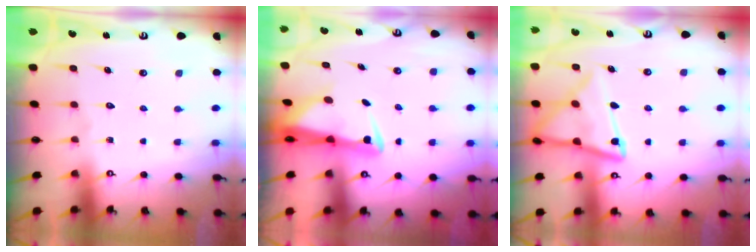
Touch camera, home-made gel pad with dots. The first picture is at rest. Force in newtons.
{"total": 3.2, "press": 3.1, "slide": 0.5}
{"total": 14.5, "press": 14.5, "slide": 1.4}